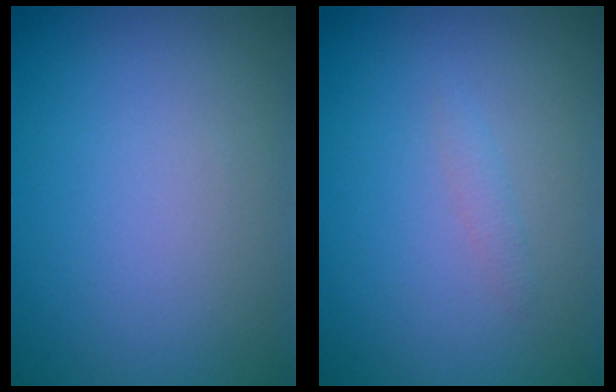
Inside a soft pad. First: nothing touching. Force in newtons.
{"total": 0.7, "press": 0.7, "slide": 0.0}